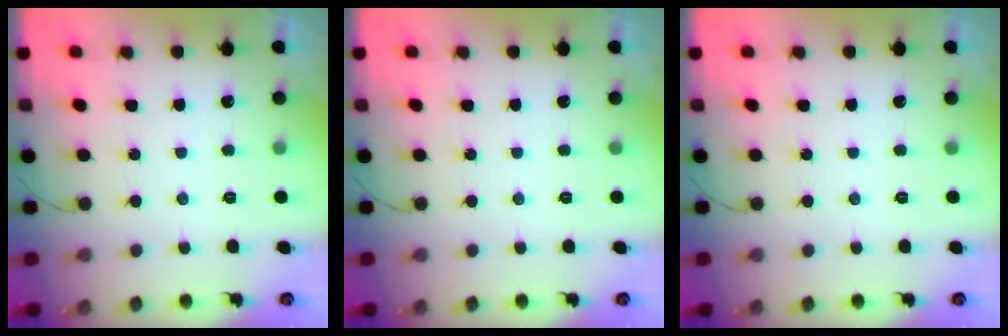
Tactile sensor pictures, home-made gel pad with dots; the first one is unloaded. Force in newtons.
{"total": 0.0}
{"total": 0.0}